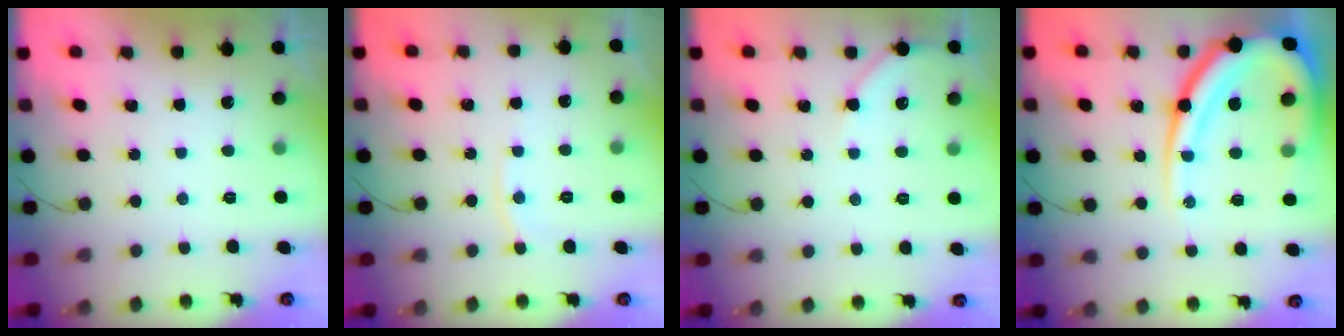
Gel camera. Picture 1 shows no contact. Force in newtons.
{"total": 5.4, "press": 5.4, "slide": 0.6}
{"total": 4.6, "press": 4.5, "slide": 0.7}
{"total": 23.9, "press": 23.7, "slide": 2.7}